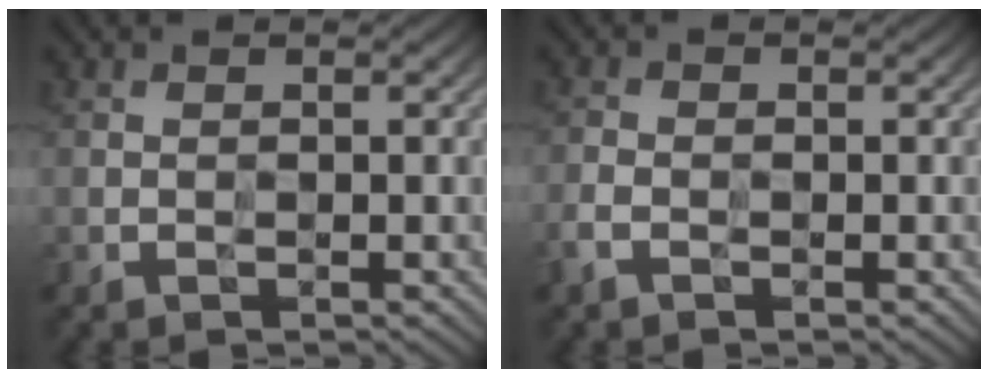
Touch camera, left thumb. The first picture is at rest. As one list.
[{"total": 3.4, "force": [-2.0, 2.0, 1.8], "torque": [-0.036, -0.007, -0.045]}]